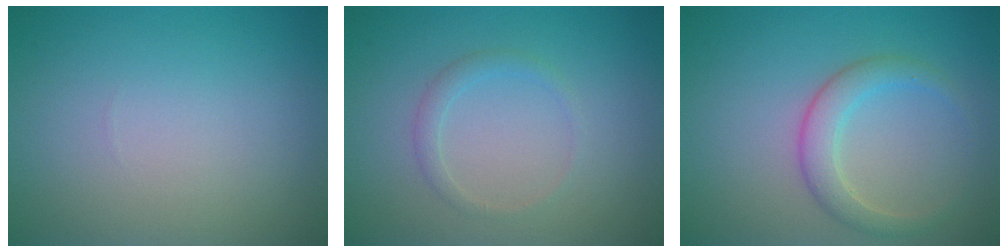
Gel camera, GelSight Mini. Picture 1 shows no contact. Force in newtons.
{"total": 1.3, "press": 1.3, "slide": 0.0}
{"total": 2.7, "press": 2.7, "slide": 0.2}